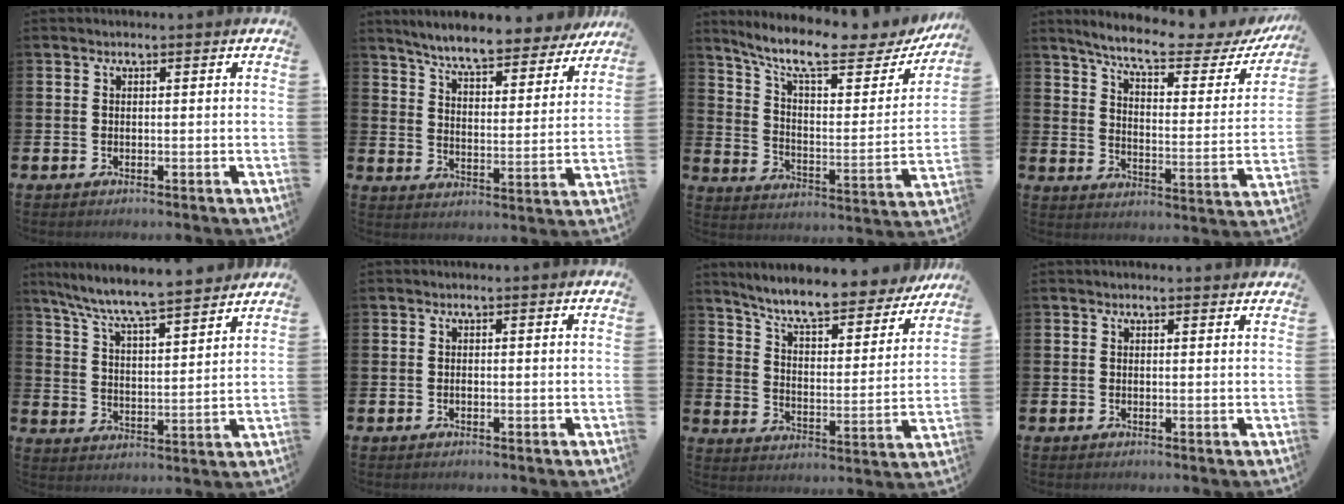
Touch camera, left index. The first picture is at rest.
{"total": 7.6, "force": [7.1, 0.7, 2.6], "torque": [-0.073, -0.049, 0.119]}
{"total": 11.2, "force": [9.2, 2.7, 5.8], "torque": [-0.128, -0.064, 0.152]}
{"total": 8.3, "force": [7.1, 1.3, 4.1], "torque": [-0.102, -0.043, 0.114]}
{"total": 8.1, "force": [7.7, 0.3, 2.7], "torque": [-0.087, -0.055, 0.134]}
{"total": 0.0}
{"total": 8.2, "force": [7.5, 1.2, 3.1], "torque": [-0.088, -0.057, 0.125]}
{"total": 0.6, "force": [0.6, 0.1, 0.1], "torque": [0.004, -0.002, 0.009]}